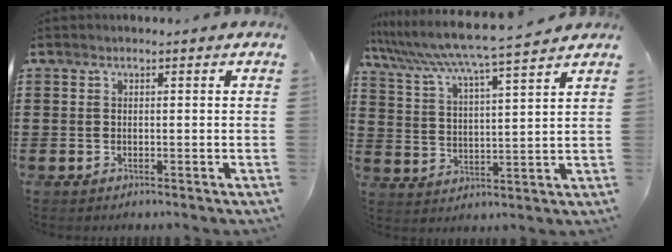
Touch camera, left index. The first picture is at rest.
{"total": 5.7, "force": [5.1, -0.9, 2.5], "torque": [-0.072, -0.042, 0.078]}